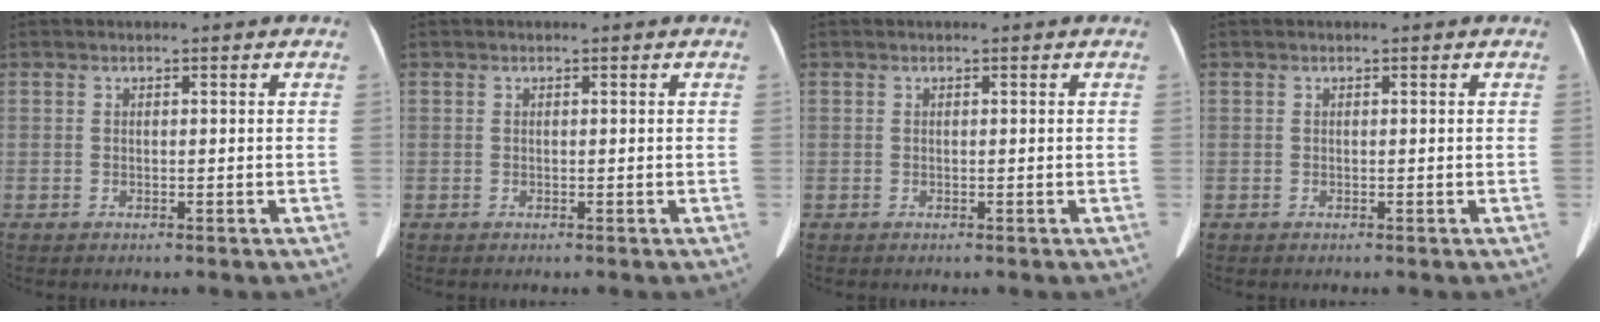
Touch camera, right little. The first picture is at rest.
{"total": 0.0}
{"total": 0.0}
{"total": 0.0}